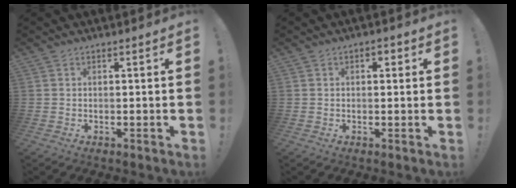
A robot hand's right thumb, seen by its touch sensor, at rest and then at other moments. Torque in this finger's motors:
{"motor_torque": [0.33, 0.52, 0.34, 0.11, -0.10]}